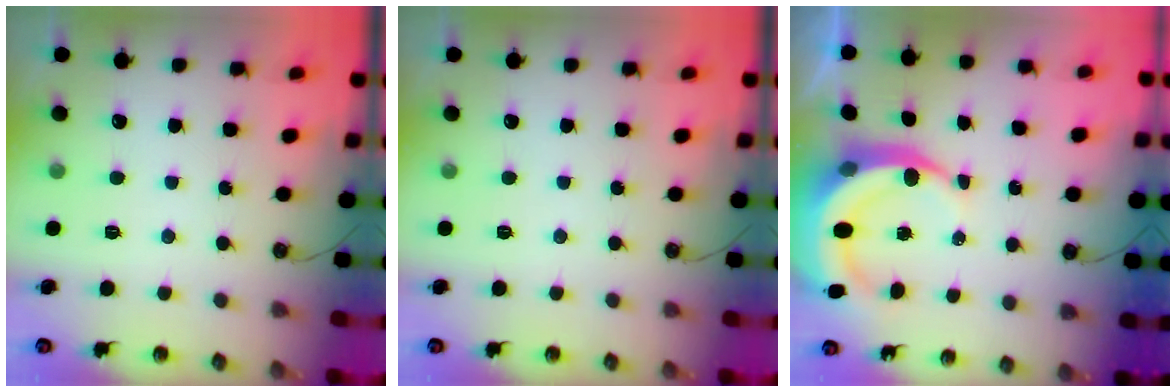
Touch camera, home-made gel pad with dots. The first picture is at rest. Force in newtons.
{"total": 0.0}
{"total": 9.9, "press": 9.8, "slide": 1.3}